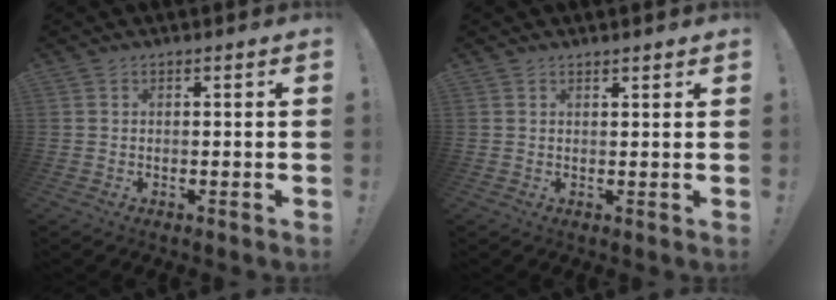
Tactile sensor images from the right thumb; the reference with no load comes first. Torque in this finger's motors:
{"motor_torque": [0.08, 0.10, 0.01, -0.07, -0.02]}